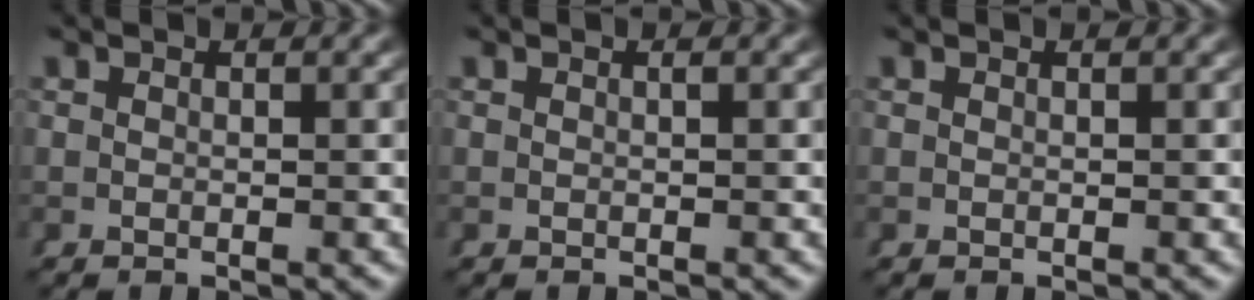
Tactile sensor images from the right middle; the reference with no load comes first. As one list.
[{"total": 0.0}, {"total": 0.0}]